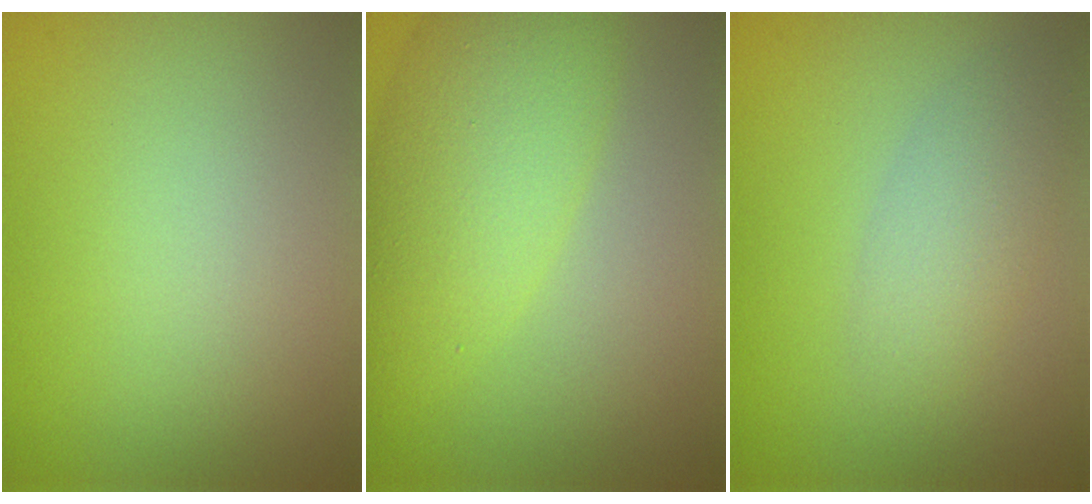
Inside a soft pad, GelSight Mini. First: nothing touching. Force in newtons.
{"total": 6.1, "press": 6.1, "slide": 0.1}
{"total": 2.8, "press": 2.8, "slide": 0.2}